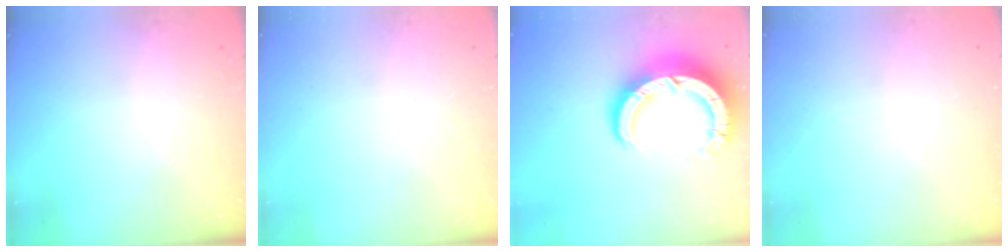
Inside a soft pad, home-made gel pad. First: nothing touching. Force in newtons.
{"total": 0.0}
{"total": 12.0, "press": 11.9, "slide": 1.2}
{"total": 2.5, "press": 2.5, "slide": 0.2}